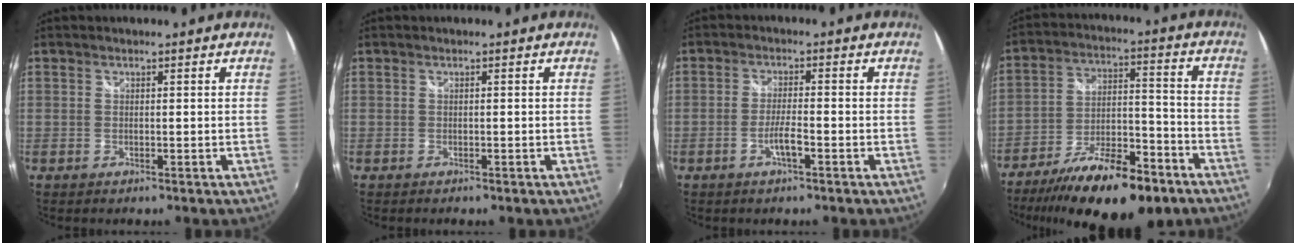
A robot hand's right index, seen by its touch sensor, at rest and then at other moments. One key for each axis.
{"total": 0.7, "fx": -0.6, "fy": 0.2, "fz": 0.2, "tx": -0.008, "ty": -0.002, "tz": -0.007}
{"total": 3.3, "fx": -1.7, "fy": 0.4, "fz": 2.8, "tx": -0.059, "ty": -0.002, "tz": -0.033}
{"total": 22.1, "fx": -15.5, "fy": 7.5, "fz": 13.7, "tx": -0.246, "ty": -0.020, "tz": -0.234}